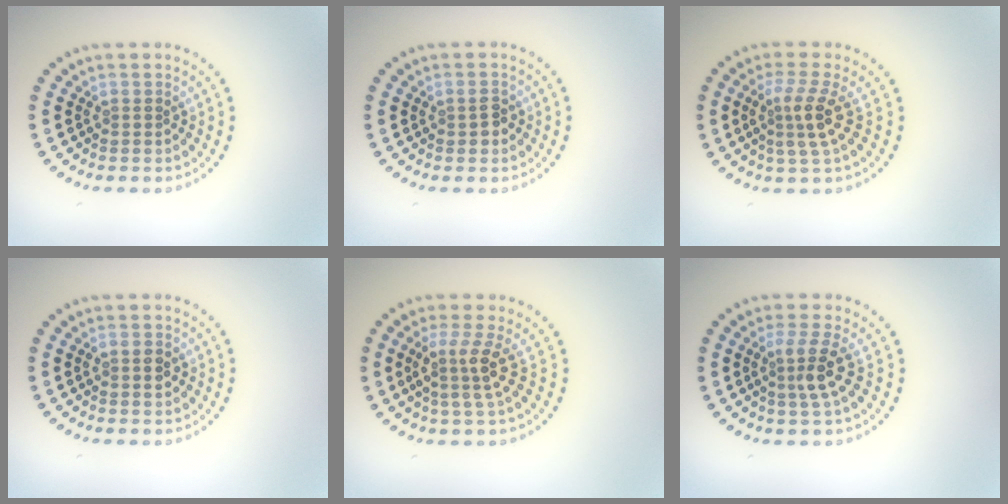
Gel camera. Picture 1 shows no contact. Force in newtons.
{"total": 1.4, "press": 1.4, "slide": 0.1}
{"total": 3.0, "press": 2.4, "slide": 1.9}
{"total": 1.9, "press": 1.9, "slide": 0.2}
{"total": 3.1, "press": 2.3, "slide": 2.0}
{"total": 3.0, "press": 2.5, "slide": 1.6}